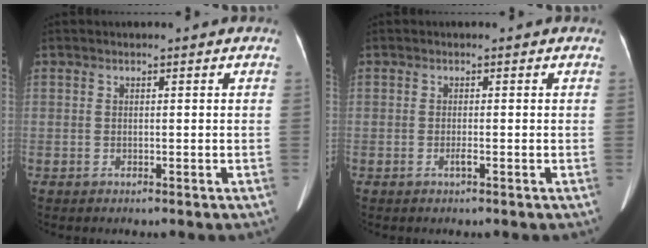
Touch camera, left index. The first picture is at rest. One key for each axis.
{"total": 0.8, "fx": -0.4, "fy": -0.1, "fz": 0.7, "tx": -0.017, "ty": -0.002, "tz": -0.004}